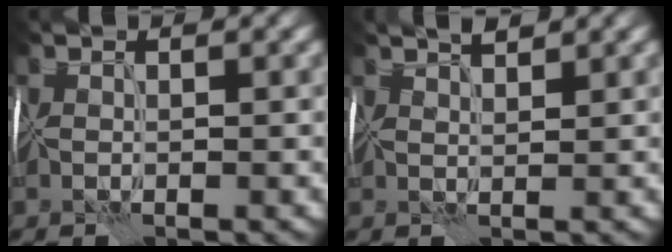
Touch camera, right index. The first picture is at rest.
{"total": 2.9, "force": [2.4, 0.8, 1.3], "torque": [-0.013, 0.023, 0.026]}